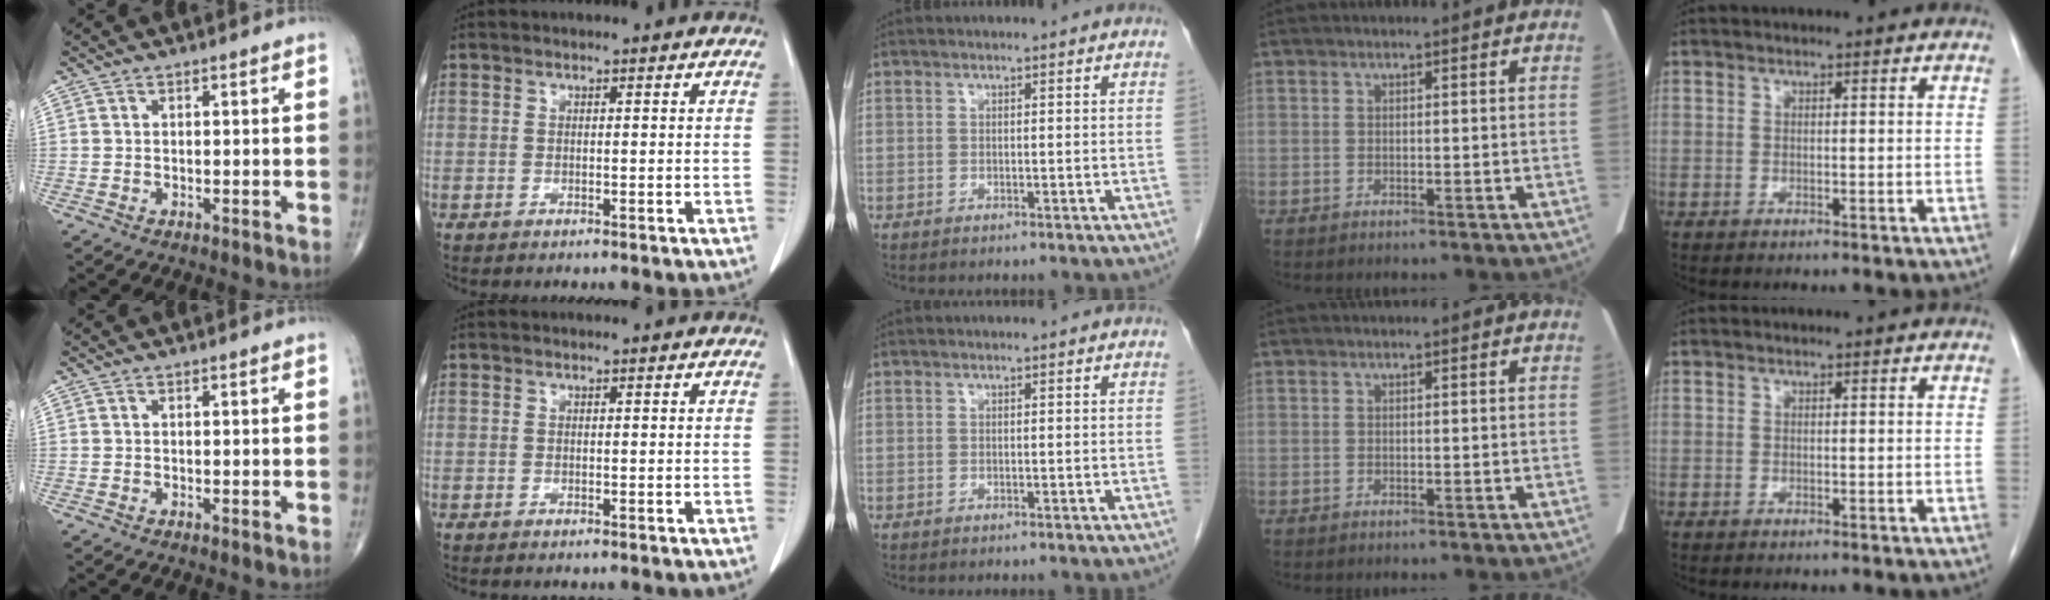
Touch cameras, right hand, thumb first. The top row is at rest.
{}